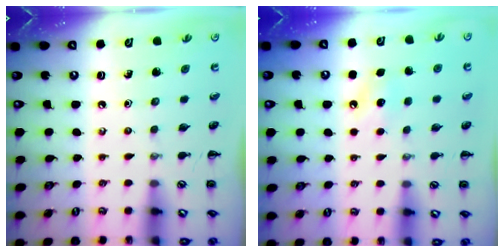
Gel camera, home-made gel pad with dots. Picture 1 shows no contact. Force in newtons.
{"total": 6.8, "press": 6.5, "slide": 1.9}